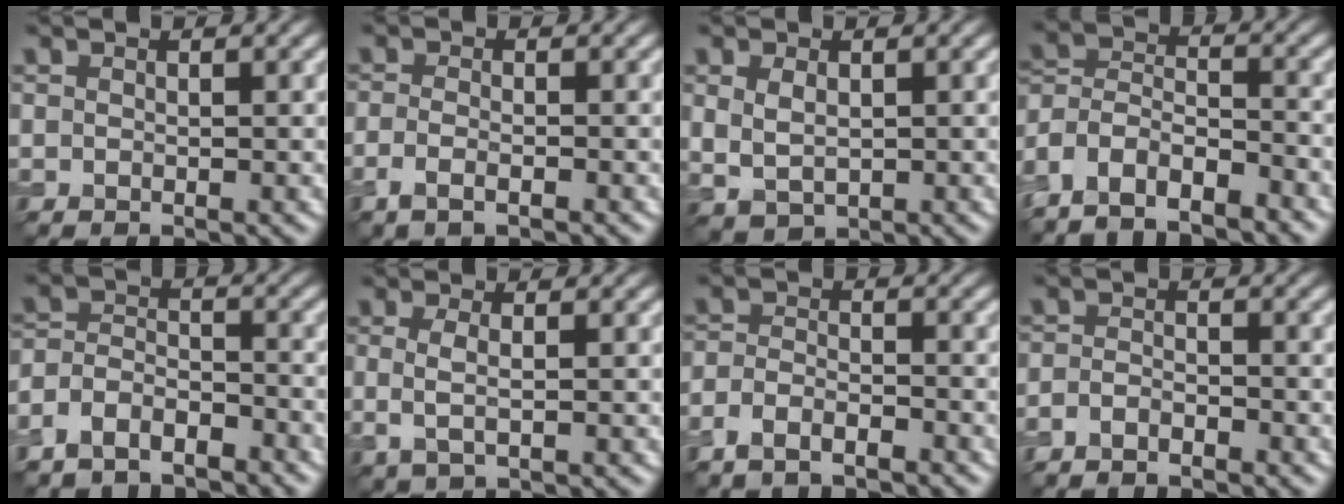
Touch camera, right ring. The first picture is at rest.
{"total": 1.6, "force": [-1.1, 0.4, 1.2], "torque": [-0.026, -0.004, -0.023]}
{"total": 2.1, "force": [0.7, 1.4, 1.4], "torque": [-0.032, -0.007, 0.025]}
{"total": 6.9, "force": [-5.7, 2.7, 2.9], "torque": [-0.056, 0.000, -0.112]}
{"total": 4.6, "force": [-3.9, 2.0, 1.2], "torque": [-0.020, -0.002, -0.083]}
{"total": 1.6, "force": [0.4, 0.2, 1.5], "torque": [-0.035, -0.006, 0.007]}
{"total": 2.8, "force": [-2.4, 0.8, 1.1], "torque": [-0.019, -0.002, -0.053]}
{"total": 1.8, "force": [-1.8, 0.3, 0.4], "torque": [-0.009, -0.003, -0.040]}